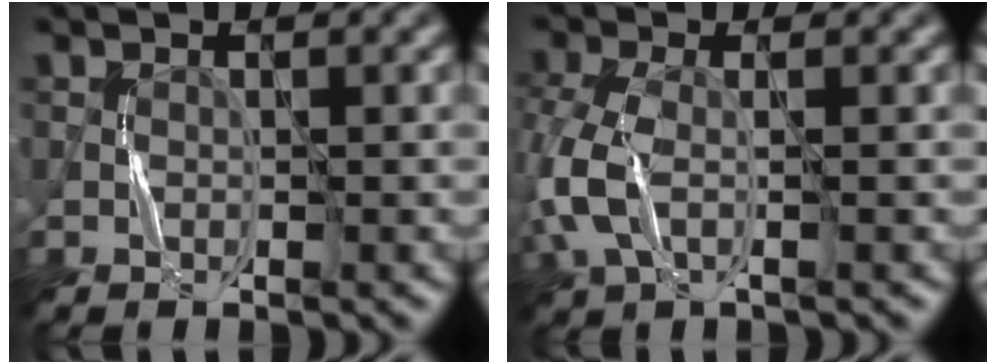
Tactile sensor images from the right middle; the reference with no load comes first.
{"total": 4.6, "force": [-0.7, 2.4, 3.8], "torque": [-0.112, 0.001, -0.020]}